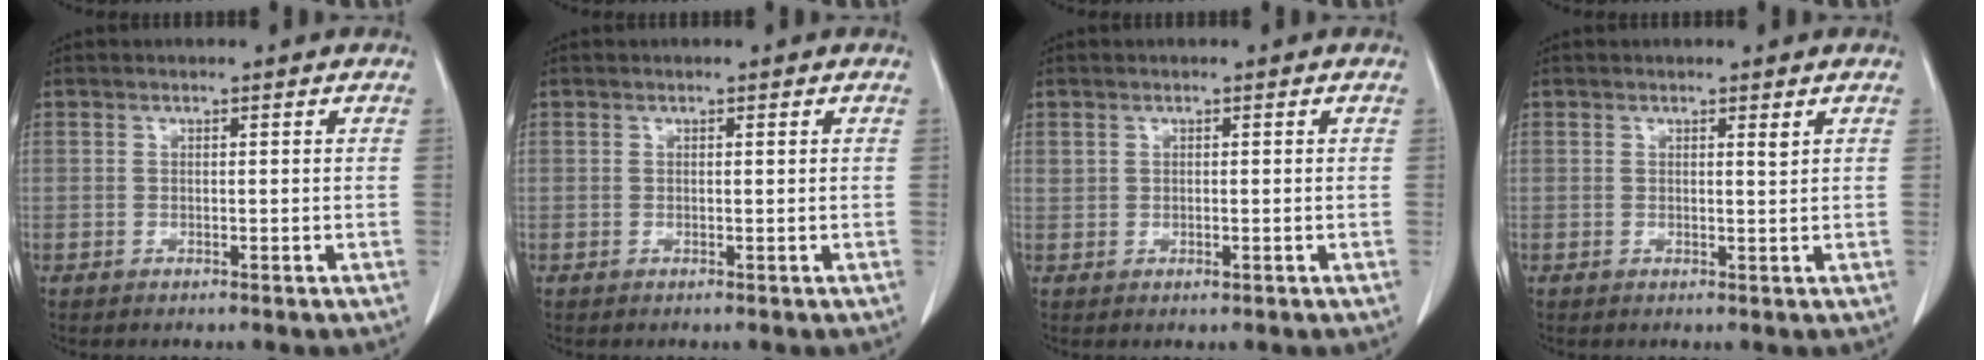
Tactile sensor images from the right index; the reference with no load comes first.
{"total": 0.0}
{"total": 0.8, "force": [0.2, 0.6, 0.6], "torque": [-0.014, -0.001, 0.008]}
{"total": 0.7, "force": [0.5, -0.1, 0.6], "torque": [-0.011, -0.004, 0.008]}